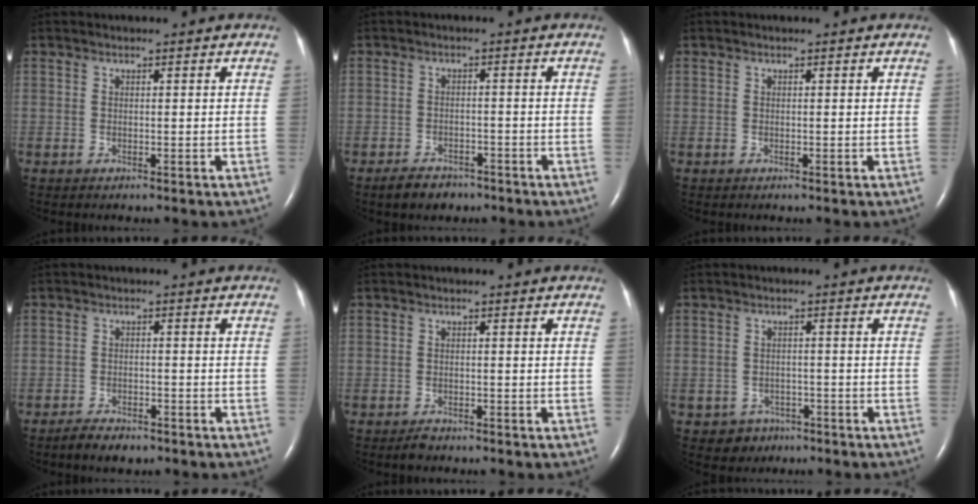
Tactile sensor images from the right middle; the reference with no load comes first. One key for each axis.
{"total": 4.1, "fx": -3.2, "fy": 2.2, "fz": 1.4, "tx": -0.033, "ty": 0.000, "tz": -0.047}
{"total": 0.0}
{"total": 3.7, "fx": -3.0, "fy": 1.4, "fz": 1.7, "tx": -0.036, "ty": -0.003, "tz": -0.046}
{"total": 1.4, "fx": -1.2, "fy": 0.6, "fz": 0.5, "tx": -0.016, "ty": -0.002, "tz": -0.019}
{"total": 3.4, "fx": -1.9, "fy": 2.8, "fz": -0.1, "tx": -0.001, "ty": 0.013, "tz": -0.024}